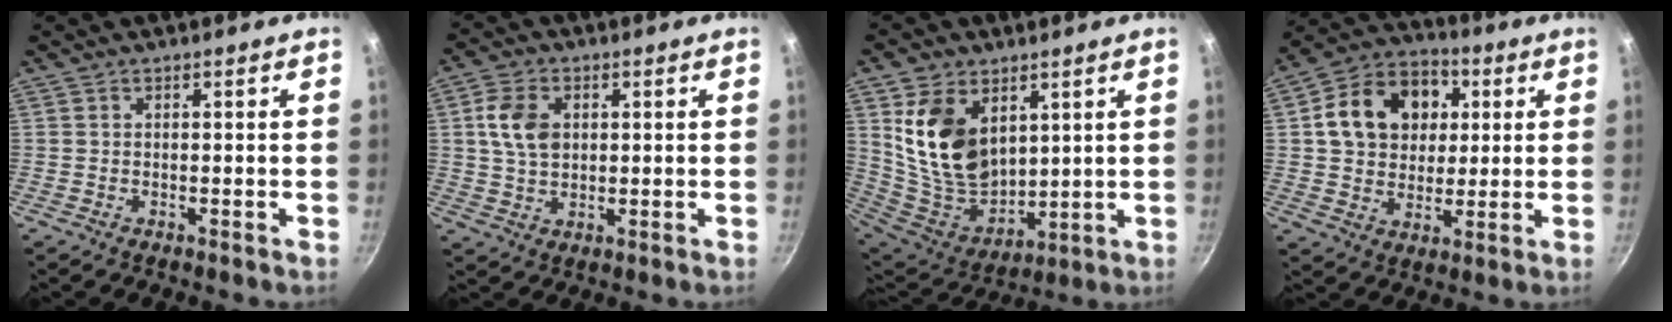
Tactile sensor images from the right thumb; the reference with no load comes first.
{"total": 7.8, "force": [1.5, 5.5, 5.3], "torque": [-0.086, 0.003, 0.028]}
{"total": 16.7, "force": [5.8, 11.3, 10.7], "torque": [-0.169, -0.048, 0.129]}
{"total": 16.3, "force": [3.6, 12.8, 9.3], "torque": [-0.131, 0.017, 0.051]}